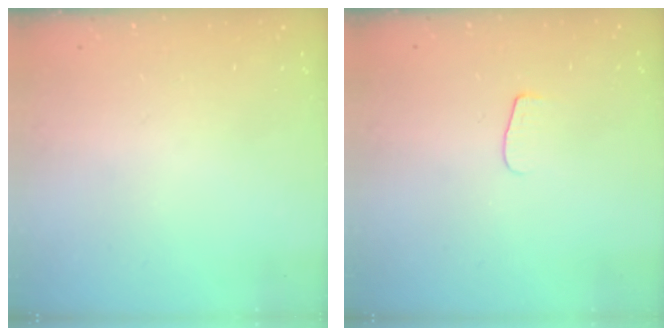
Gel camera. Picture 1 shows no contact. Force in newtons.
{"total": 4.5, "press": 4.4, "slide": 0.6}